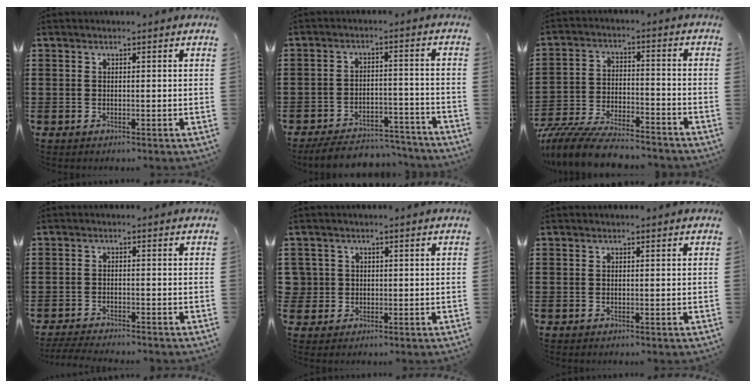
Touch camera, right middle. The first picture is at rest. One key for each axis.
{"total": 5.8, "fx": -5.6, "fy": 0.8, "fz": 1.4, "tx": -0.034, "ty": 0.004, "tz": -0.110}
{"total": 8.9, "fx": -8.4, "fy": 1.0, "fz": 2.8, "tx": -0.057, "ty": 0.012, "tz": -0.162}
{"total": 2.7, "fx": -2.7, "fy": 0.0, "fz": 0.6, "tx": -0.020, "ty": -0.004, "tz": -0.056}
{"total": 2.7, "fx": 0.0, "fy": 2.7, "fz": 0.5, "tx": -0.032, "ty": 0.003, "tz": -0.004}
{"total": 0.0}